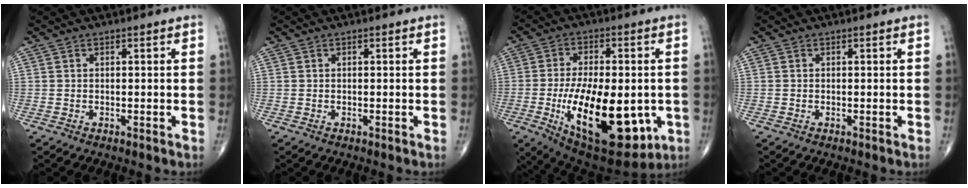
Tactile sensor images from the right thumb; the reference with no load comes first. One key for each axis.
{"total": 0.0}
{"total": 23.6, "fx": -5.3, "fy": 11.1, "fz": 20.2, "tx": -0.321, "ty": -0.019, "tz": -0.057}
{"total": 0.0}